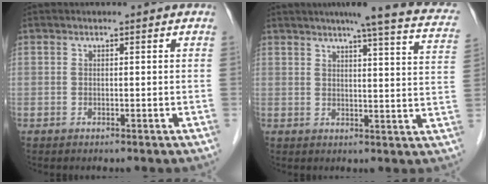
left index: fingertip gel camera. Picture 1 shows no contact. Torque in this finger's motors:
{"motor_torque": [0.08, -0.26, 0.31, 0.03]}